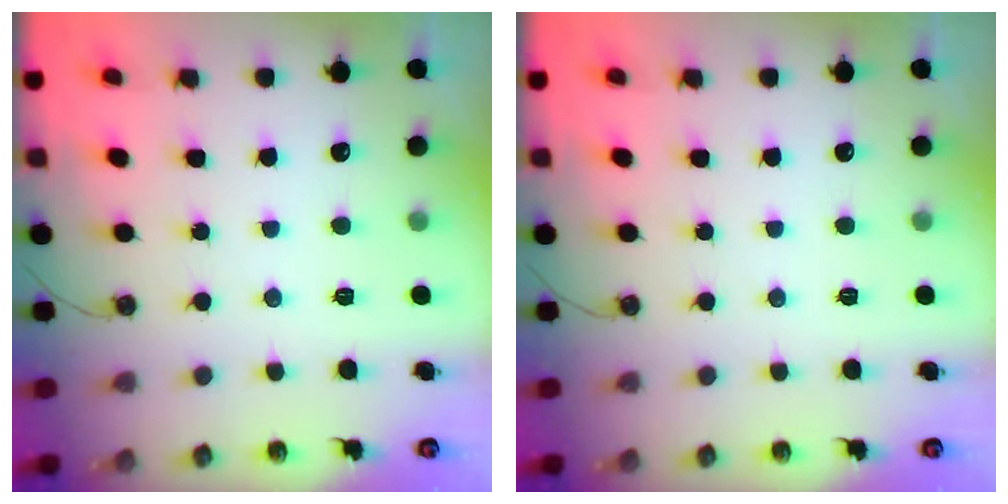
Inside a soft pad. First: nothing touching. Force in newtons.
{"total": 0.0}